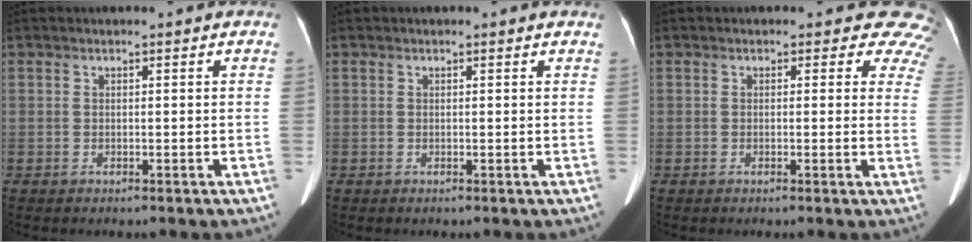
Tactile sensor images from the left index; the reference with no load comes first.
{"total": 1.4, "force": [1.3, 0.3, 0.3], "torque": [-0.016, 0.006, 0.007]}
{"total": 6.8, "force": [5.6, 3.5, 1.3], "torque": [0.025, -0.010, 0.022]}